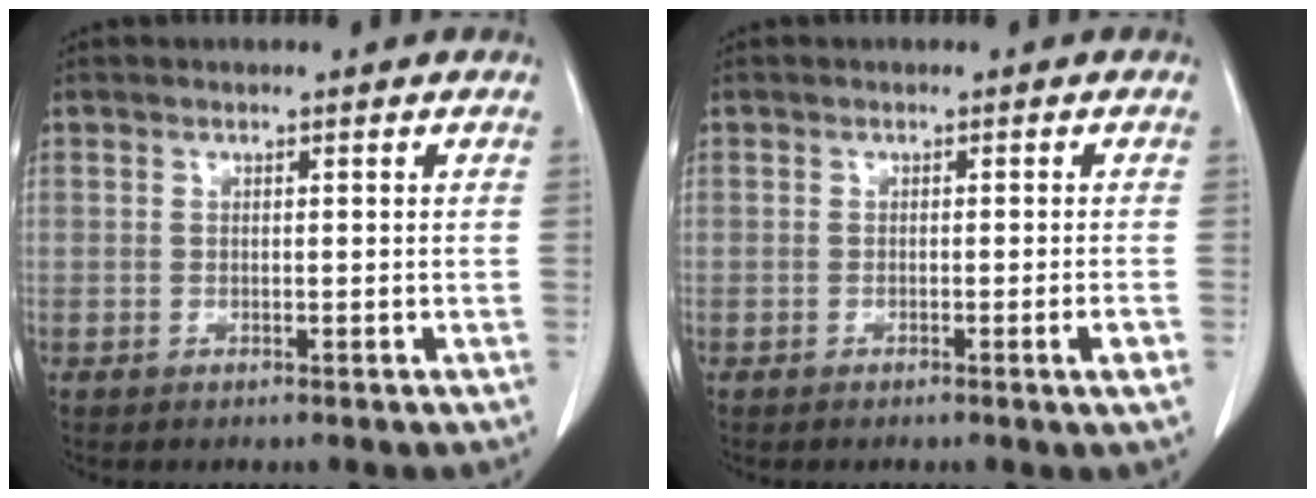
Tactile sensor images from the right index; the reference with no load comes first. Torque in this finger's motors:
{"motor_torque": [0.40, -0.18, 0.00, 0.00]}